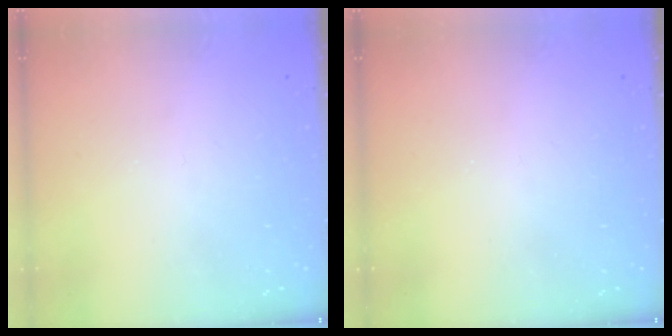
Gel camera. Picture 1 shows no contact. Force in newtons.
{"total": 0.0}